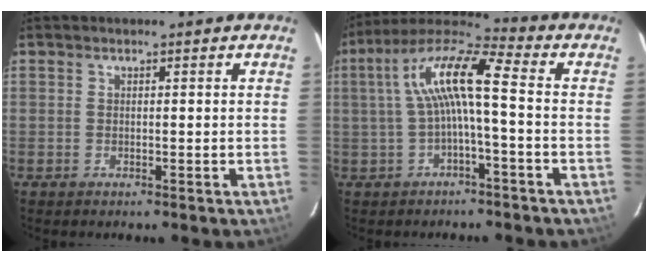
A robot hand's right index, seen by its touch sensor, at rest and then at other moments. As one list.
[{"total": 10.9, "force": [-0.1, 1.7, 10.8], "torque": [-0.219, 0.026, -0.006]}]